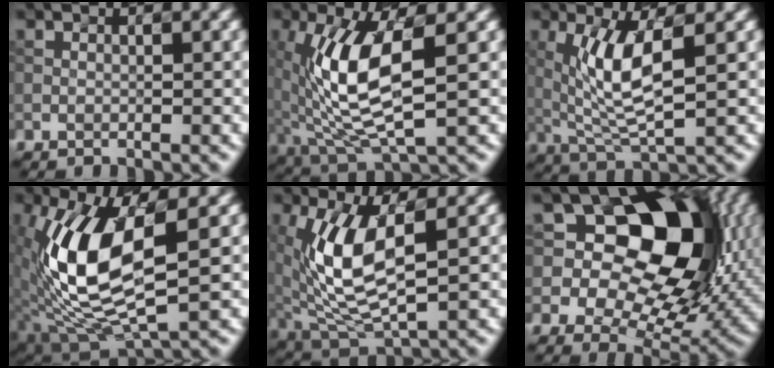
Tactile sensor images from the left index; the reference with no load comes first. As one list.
[{"total": 8.0, "force": [0.6, 2.8, 7.5], "torque": [-0.166, -0.002, 0.025]}, {"total": 5.7, "force": [1.1, 1.4, 5.4], "torque": [-0.117, -0.008, 0.038]}, {"total": 10.4, "force": [0.8, 4.5, 9.4], "torque": [-0.210, -0.002, 0.026]}, {"total": 7.8, "force": [1.1, 3.2, 7.0], "torque": [-0.164, -0.002, 0.035]}, {"total": 14.1, "force": [3.6, 9.5, 9.8], "torque": [-0.123, 0.021, 0.064]}]